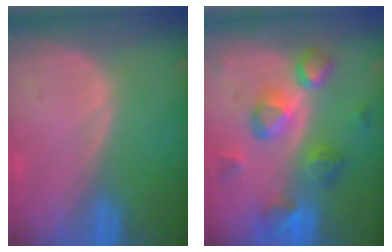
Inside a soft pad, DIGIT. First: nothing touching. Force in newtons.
{"total": 9.2, "press": 8.4, "slide": 3.8}